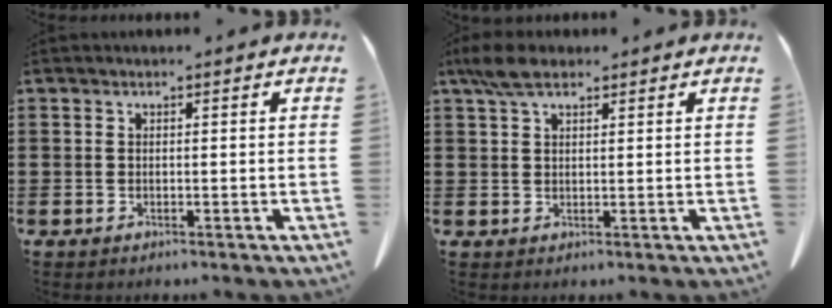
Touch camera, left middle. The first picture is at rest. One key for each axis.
{"total": 4.3, "fx": 2.8, "fy": 1.7, "fz": 2.7, "tx": -0.062, "ty": 0.005, "tz": 0.054}